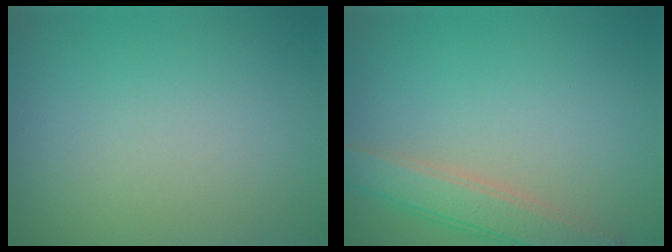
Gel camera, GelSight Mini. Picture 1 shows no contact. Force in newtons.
{"total": 3.3, "press": 3.3, "slide": 0.1}